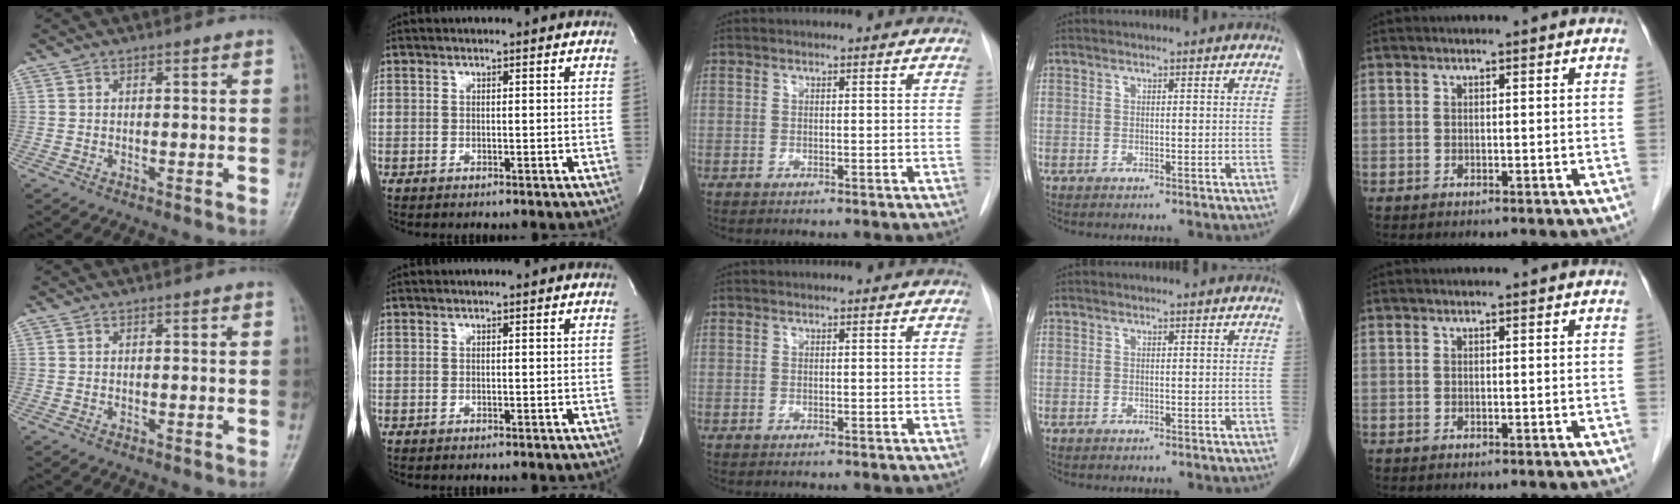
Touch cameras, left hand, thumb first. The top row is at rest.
{}